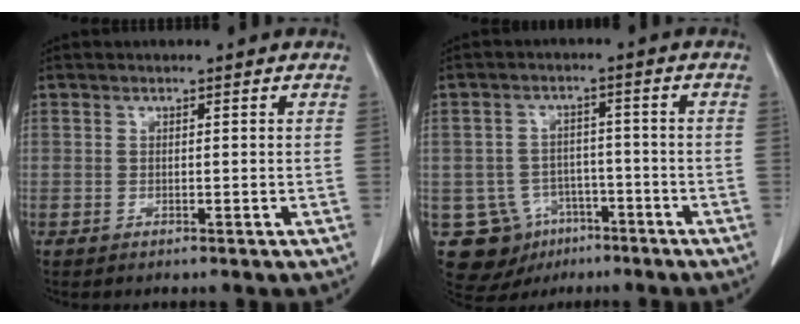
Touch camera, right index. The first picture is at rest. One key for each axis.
{"total": 10.9, "fx": -4.9, "fy": 9.4, "fz": 2.4, "tx": -0.047, "ty": 0.021, "tz": -0.062}